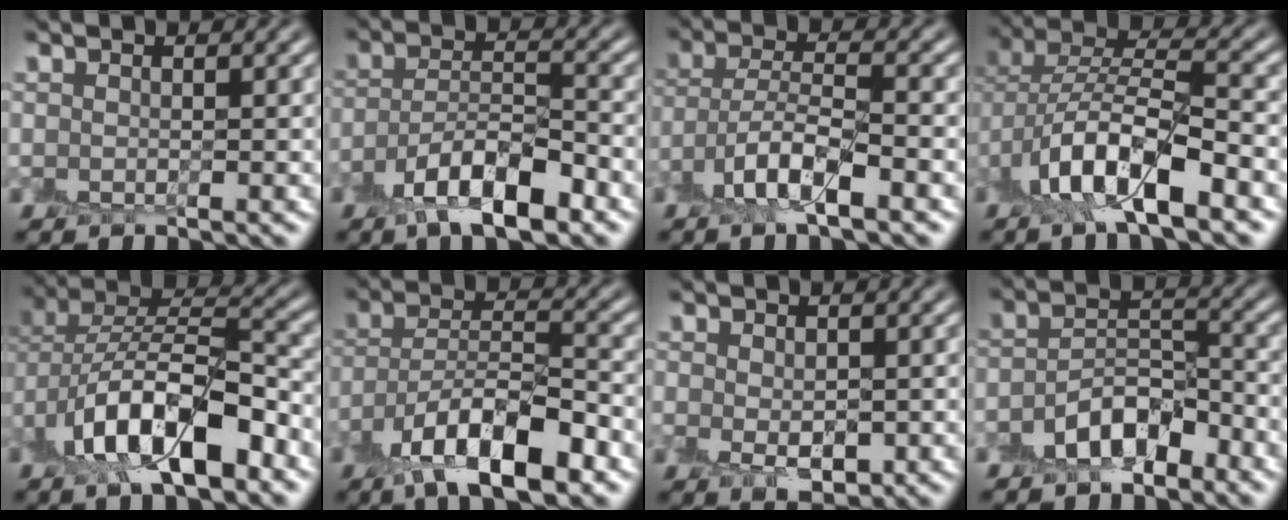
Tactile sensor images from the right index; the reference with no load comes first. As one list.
[{"total": 6.7, "force": [-4.2, 2.3, 4.6], "torque": [-0.077, -0.003, -0.084]}, {"total": 5.3, "force": [-3.5, 1.5, 3.7], "torque": [-0.070, 0.005, -0.074]}, {"total": 8.9, "force": [-4.6, 3.5, 6.7], "torque": [-0.125, 0.002, -0.094]}, {"total": 10.2, "force": [-4.8, 5.0, 7.5], "torque": [-0.126, 0.004, -0.091]}, {"total": 9.6, "force": [-6.0, 3.2, 6.8], "torque": [-0.111, 0.004, -0.115]}, {"total": 2.6, "force": [-0.8, 1.5, 2.0], "torque": [-0.033, -0.007, -0.013]}, {"total": 4.9, "force": [-3.4, 2.2, 2.8], "torque": [-0.045, 0.009, -0.067]}]